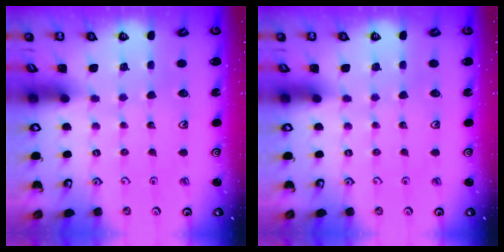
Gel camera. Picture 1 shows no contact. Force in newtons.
{"total": 0.0}